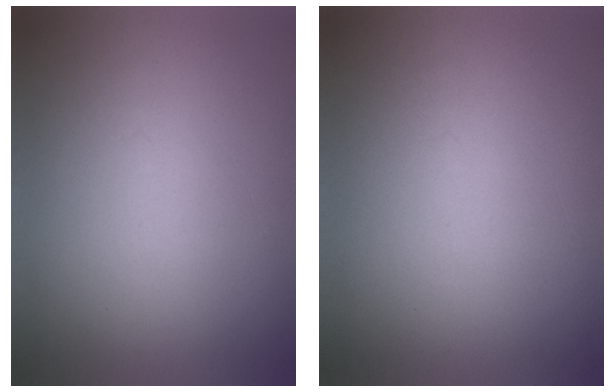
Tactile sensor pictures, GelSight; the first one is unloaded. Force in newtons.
{"total": 0.0}